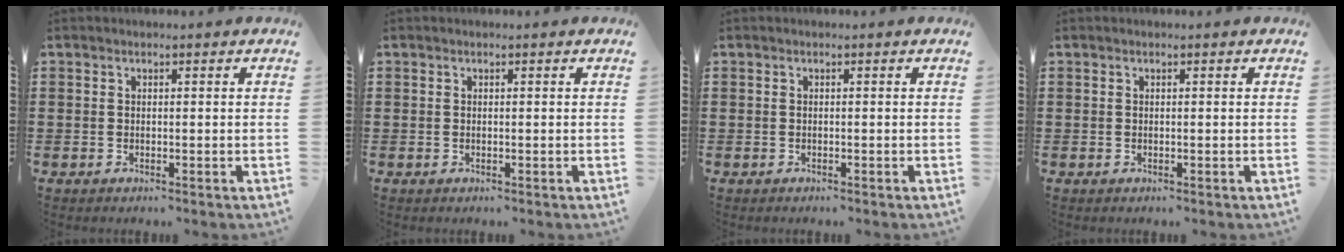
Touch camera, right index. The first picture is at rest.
{"total": 0.0}
{"total": 0.0}
{"total": 0.0}